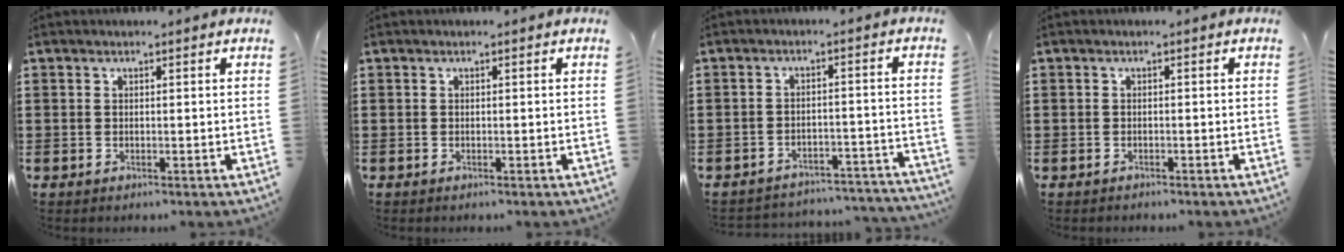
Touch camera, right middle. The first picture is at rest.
{"total": 0.0}
{"total": 3.8, "force": [-3.8, 0.4, 0.4], "torque": [-0.011, 0.004, -0.081]}
{"total": 0.9, "force": [-0.8, 0.5, -0.1], "torque": [0.002, 0.004, -0.018]}